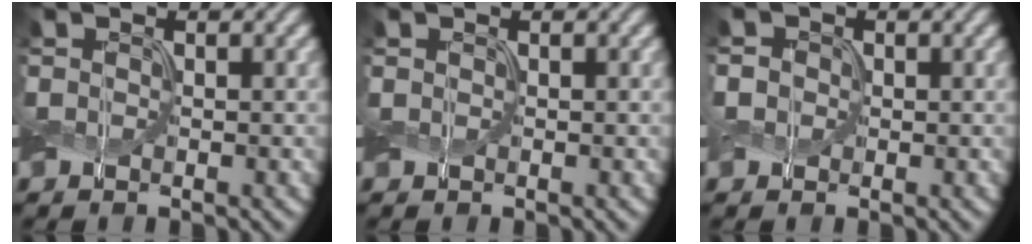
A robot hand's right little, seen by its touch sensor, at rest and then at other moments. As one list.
[{"total": 0.0}, {"total": 1.4, "force": [0.0, 1.3, 0.5], "torque": [-0.017, 0.007, -0.004]}]